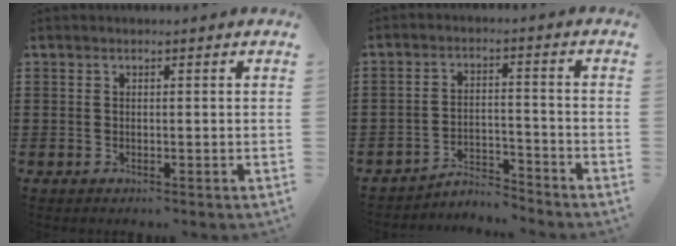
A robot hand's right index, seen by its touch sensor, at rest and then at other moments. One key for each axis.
{"total": 4.1, "fx": -4.1, "fy": 0.6, "fz": 0.7, "tx": -0.016, "ty": 0.009, "tz": -0.085}